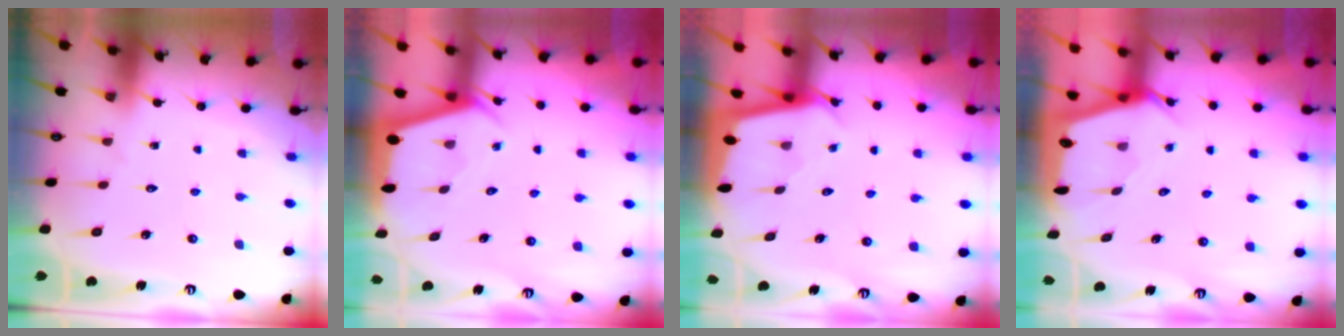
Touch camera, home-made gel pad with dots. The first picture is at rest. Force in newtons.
{"total": 2.4, "press": 2.4, "slide": 0.3}
{"total": 2.3, "press": 2.3, "slide": 0.1}
{"total": 2.3, "press": 2.3, "slide": 0.2}